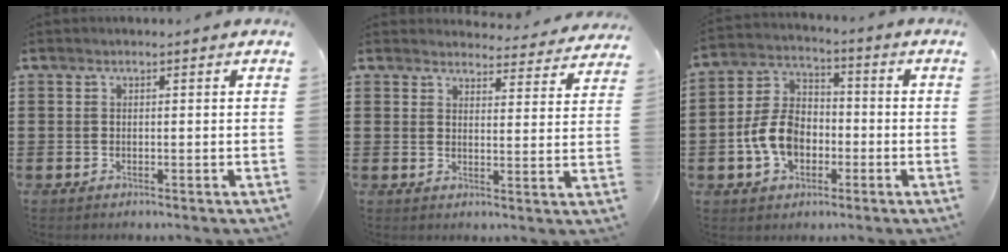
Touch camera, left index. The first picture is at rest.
{"total": 3.8, "force": [3.8, 0.4, 0.4], "torque": [-0.007, -0.028, 0.063]}
{"total": 8.9, "force": [-2.5, 6.3, 5.8], "torque": [-0.145, 0.012, -0.054]}